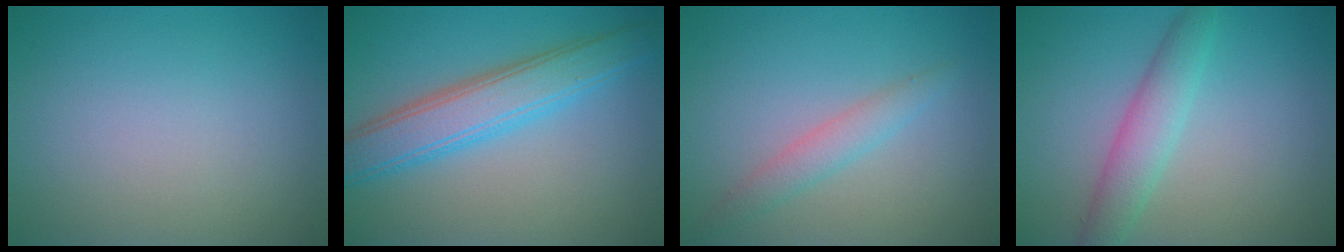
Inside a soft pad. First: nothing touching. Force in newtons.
{"total": 5.5, "press": 5.5, "slide": 0.0}
{"total": 2.0, "press": 2.0, "slide": 0.2}
{"total": 3.2, "press": 3.2, "slide": 0.1}